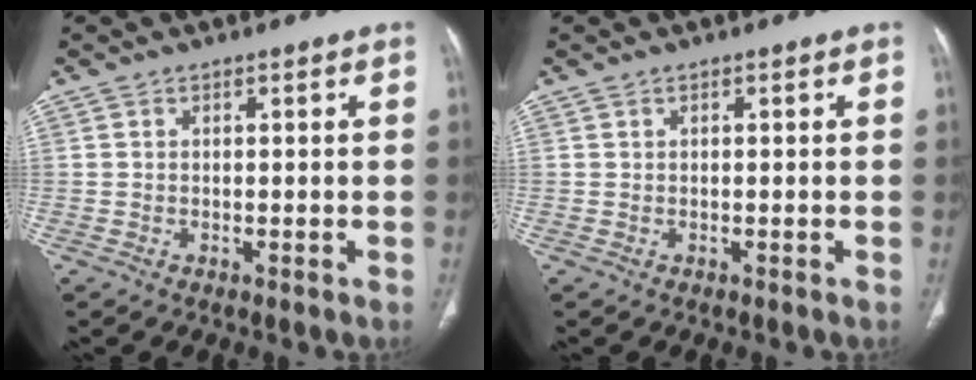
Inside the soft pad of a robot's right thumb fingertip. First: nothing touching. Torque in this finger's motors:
{"motor_torque": [0.08, 0.05, -0.01, -0.02, 0.02]}